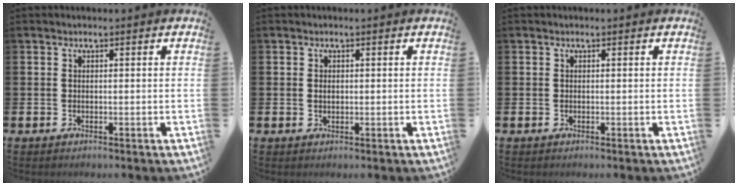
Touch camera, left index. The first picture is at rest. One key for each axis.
{"total": 0.8, "fx": 0.2, "fy": 0.5, "fz": 0.6, "tx": -0.002, "ty": 0.001, "tz": 0.000}
{"total": 0.0}